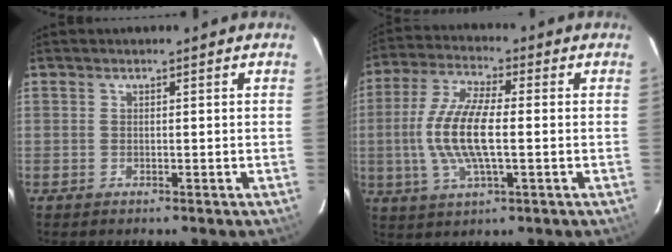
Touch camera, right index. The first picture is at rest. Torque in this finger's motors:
{"motor_torque": [1.78, -0.36, 1.04, 0.21]}